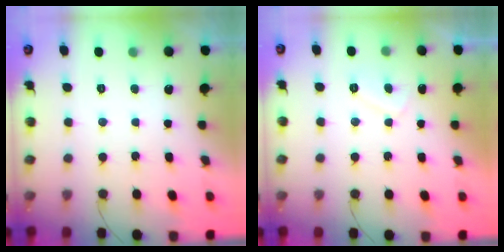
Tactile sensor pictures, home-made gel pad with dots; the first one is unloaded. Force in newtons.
{"total": 3.5, "press": 3.4, "slide": 0.8}